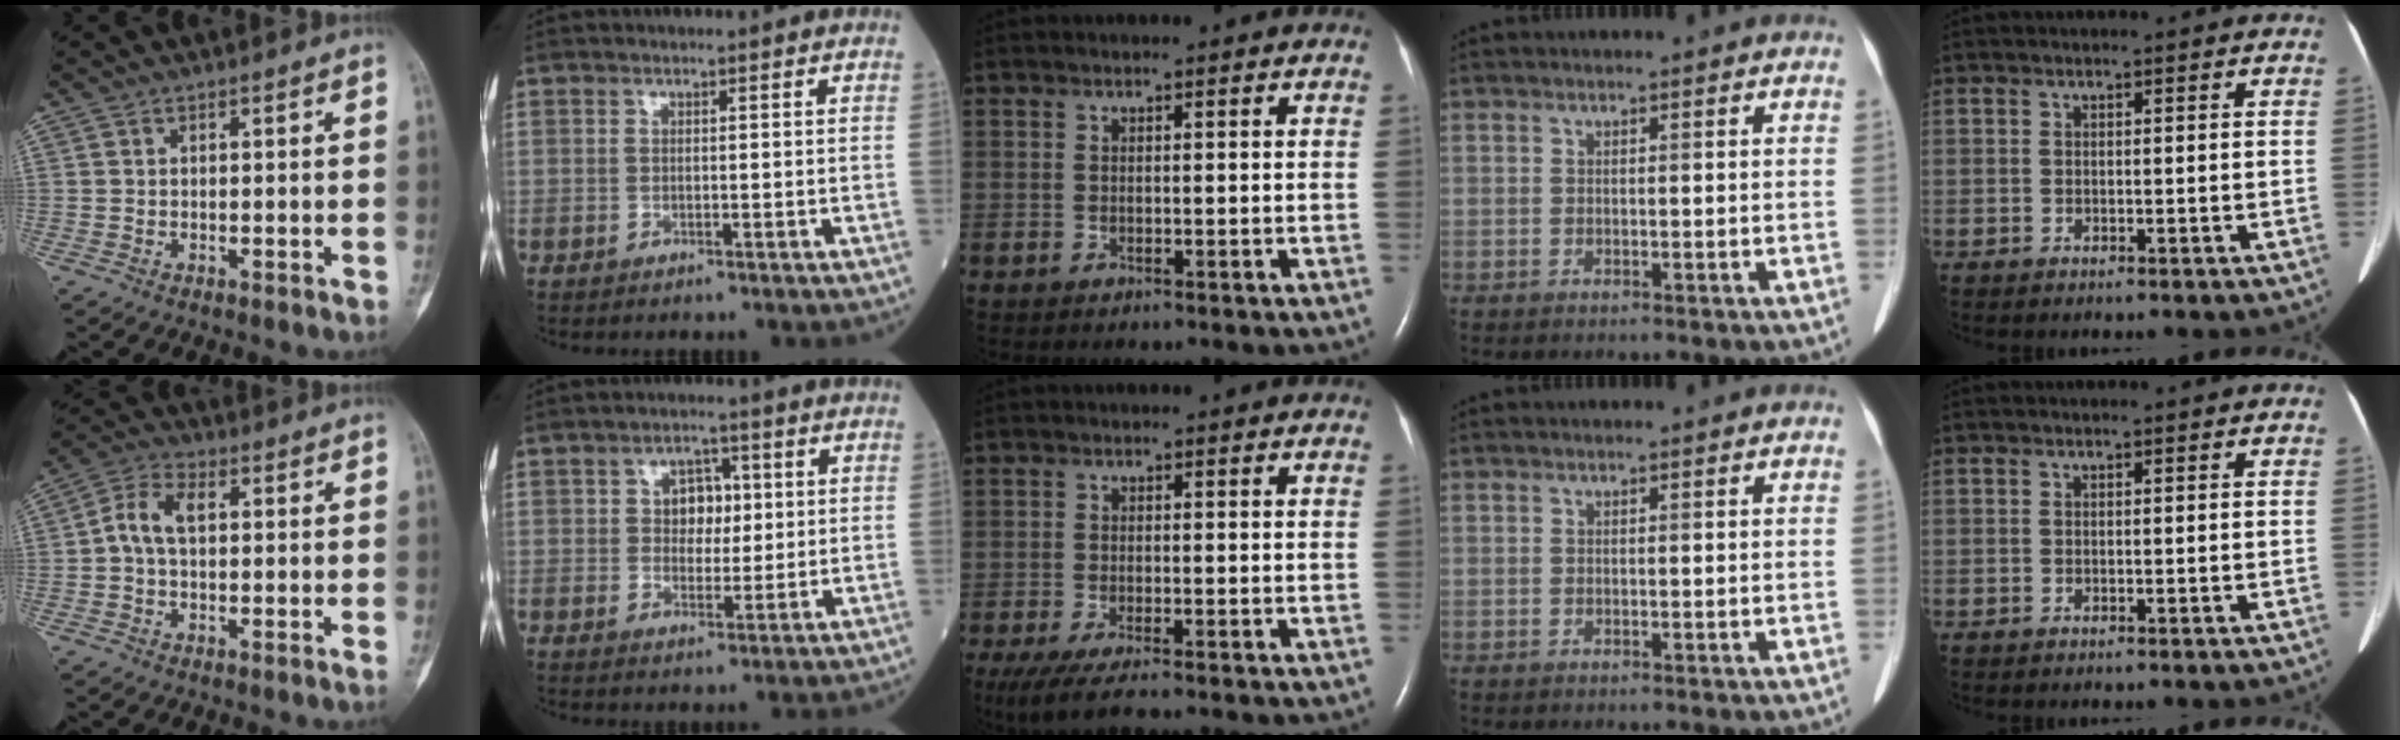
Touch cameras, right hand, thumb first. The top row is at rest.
{"thumb": {"total": 6.0, "force": [0.5, 3.4, 4.9], "torque": [-0.100, 0.017, 0.000]}, "index": {"total": 4.8, "force": [1.0, 3.3, 3.3], "torque": [-0.046, 0.011, 0.018]}, "middle": {"total": 5.7, "force": [-4.3, 0.4, 3.7], "torque": [-0.068, -0.017, -0.071]}}